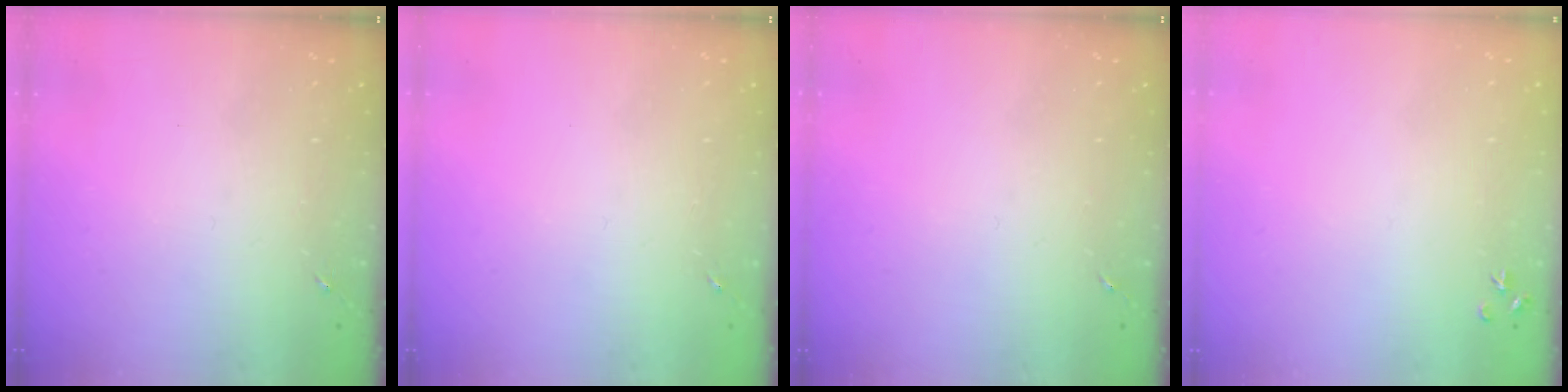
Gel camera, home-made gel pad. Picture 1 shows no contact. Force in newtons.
{"total": 0.0}
{"total": 0.0}
{"total": 3.6, "press": 3.5, "slide": 0.5}